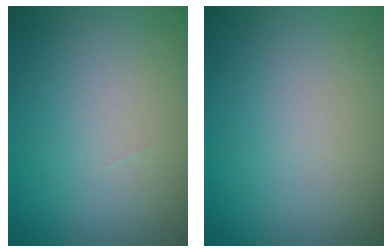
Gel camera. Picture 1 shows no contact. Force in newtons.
{"total": 0.0}